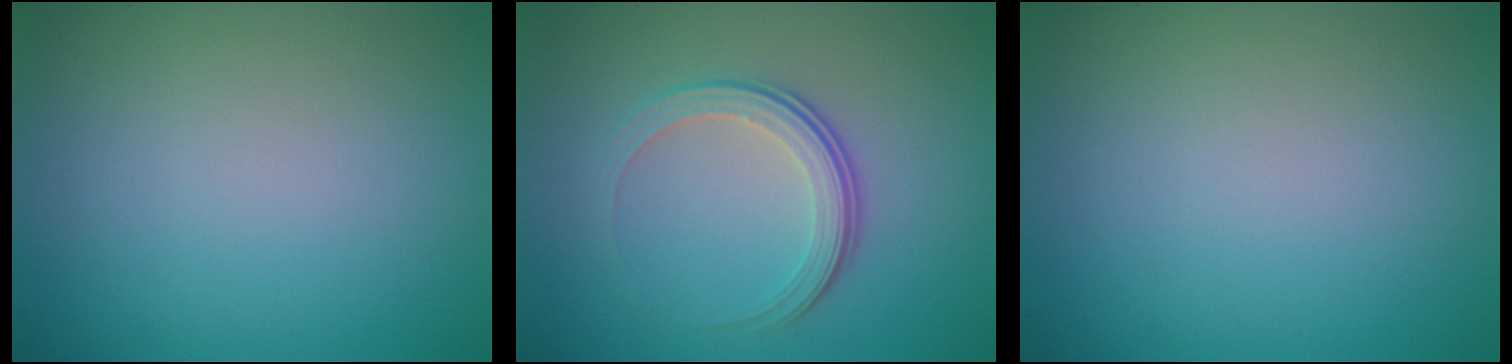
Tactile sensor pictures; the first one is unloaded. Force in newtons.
{"total": 3.7, "press": 2.5, "slide": 2.8}
{"total": 0.0}